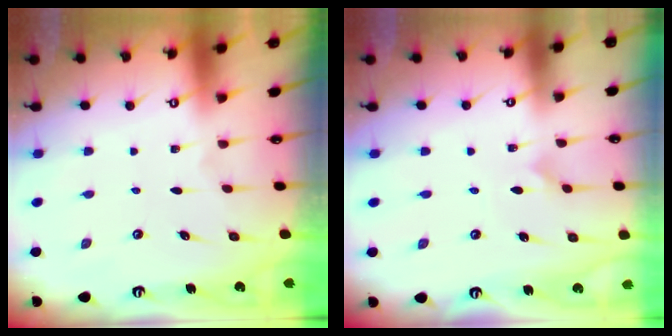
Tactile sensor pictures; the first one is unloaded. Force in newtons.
{"total": 1.5, "press": 1.5, "slide": 0.1}